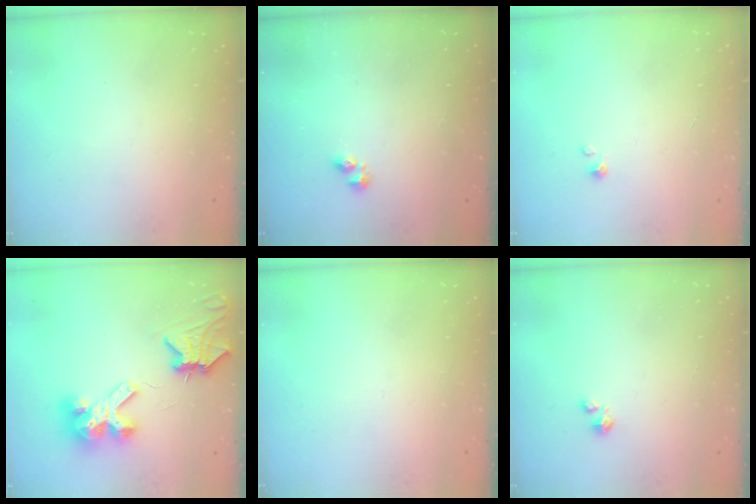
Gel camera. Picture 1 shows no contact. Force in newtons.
{"total": 3.3, "press": 3.2, "slide": 0.5}
{"total": 0.7, "press": 0.7, "slide": 0.1}
{"total": 10.0, "press": 10.0, "slide": 1.0}
{"total": 0.0}
{"total": 1.4, "press": 1.4, "slide": 0.2}